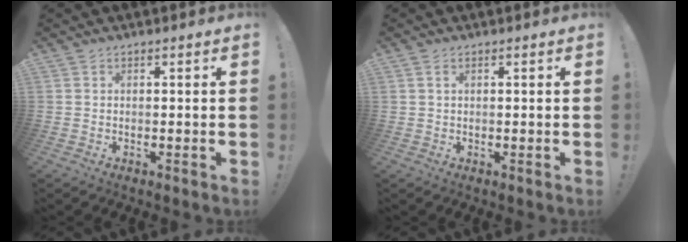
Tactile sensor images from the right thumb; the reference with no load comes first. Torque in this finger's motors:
{"motor_torque": [-0.08, -0.05, -0.04, -0.08, 0.07]}